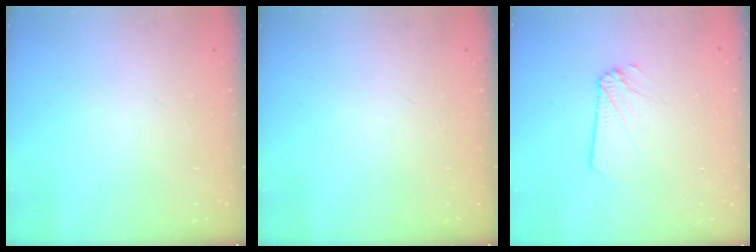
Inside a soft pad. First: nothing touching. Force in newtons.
{"total": 0.0}
{"total": 2.3, "press": 2.3, "slide": 0.2}